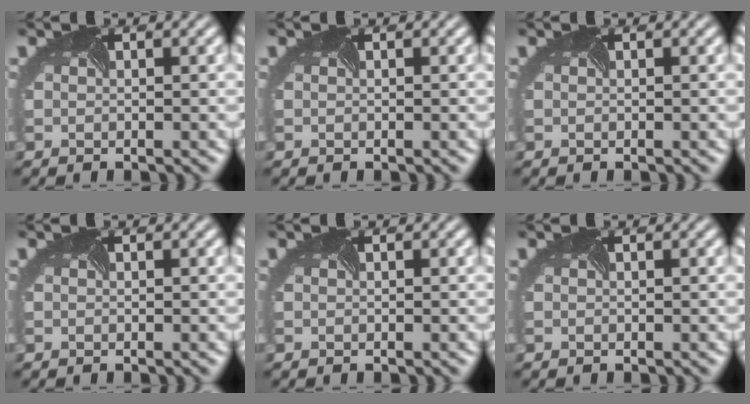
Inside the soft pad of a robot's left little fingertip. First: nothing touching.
{"total": 0.0}
{"total": 0.0}
{"total": 0.0}
{"total": 0.0}
{"total": 0.0}